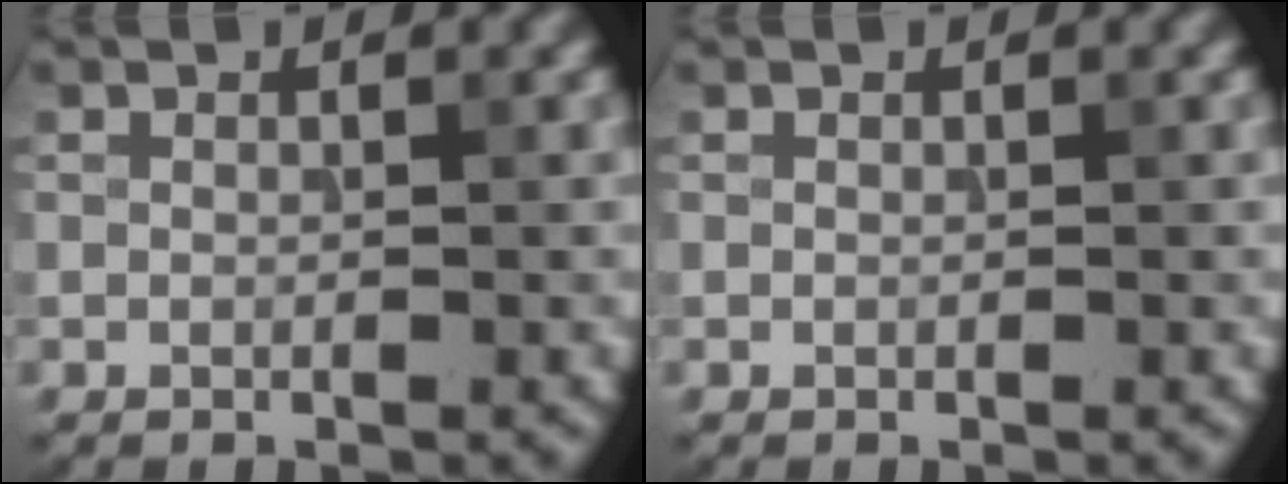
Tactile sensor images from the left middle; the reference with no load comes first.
{"total": 0.0}